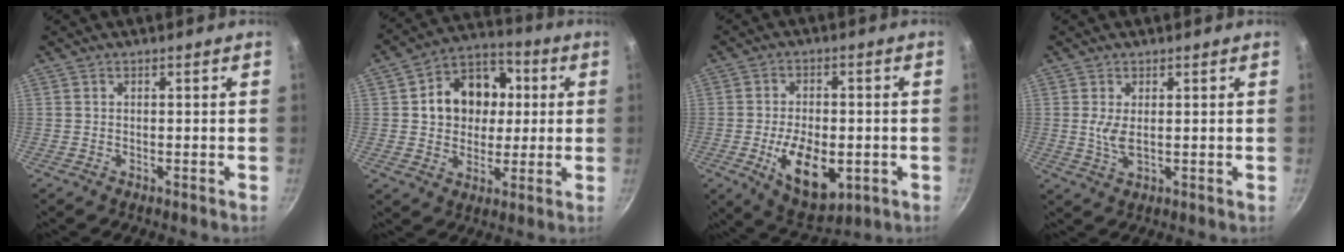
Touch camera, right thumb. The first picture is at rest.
{"total": 14.4, "force": [2.2, 11.6, 8.2], "torque": [-0.089, 0.018, 0.025]}
{"total": 13.0, "force": [-3.2, 7.2, 10.3], "torque": [-0.147, -0.001, -0.037]}
{"total": 3.4, "force": [0.6, 1.4, 3.1], "torque": [-0.063, -0.007, 0.016]}